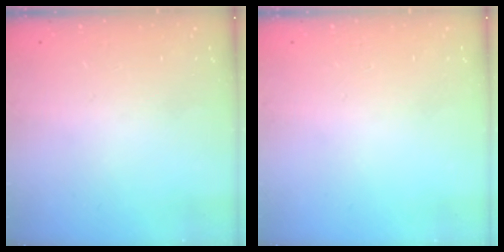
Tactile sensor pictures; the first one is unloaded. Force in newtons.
{"total": 0.0}